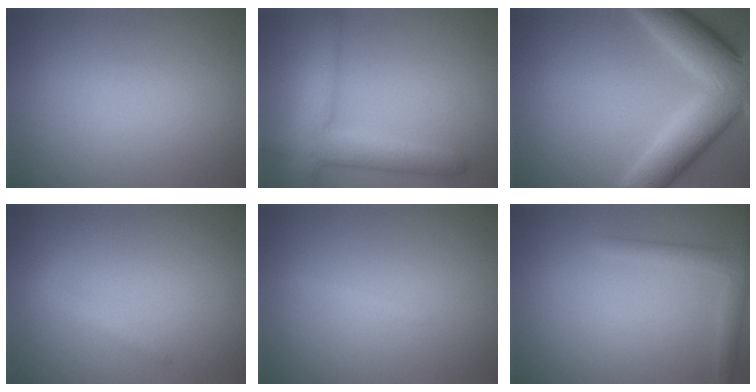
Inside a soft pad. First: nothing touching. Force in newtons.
{"total": 5.6, "press": 5.6, "slide": 0.4}
{"total": 9.8, "press": 9.8, "slide": 0.6}
{"total": 1.3, "press": 1.3, "slide": 0.0}
{"total": 0.6, "press": 0.6, "slide": 0.1}
{"total": 1.9, "press": 1.9, "slide": 0.1}